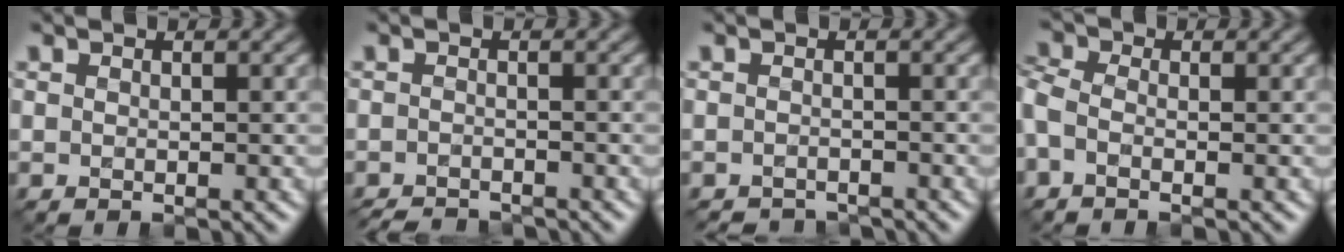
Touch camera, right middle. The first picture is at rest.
{"total": 2.7, "force": [-2.6, 0.4, 0.6], "torque": [-0.007, -0.006, -0.048]}
{"total": 2.1, "force": [-2.1, 0.4, 0.2], "torque": [0.004, -0.003, -0.033]}
{"total": 2.8, "force": [-0.6, 1.8, 2.0], "torque": [-0.056, 0.002, -0.026]}